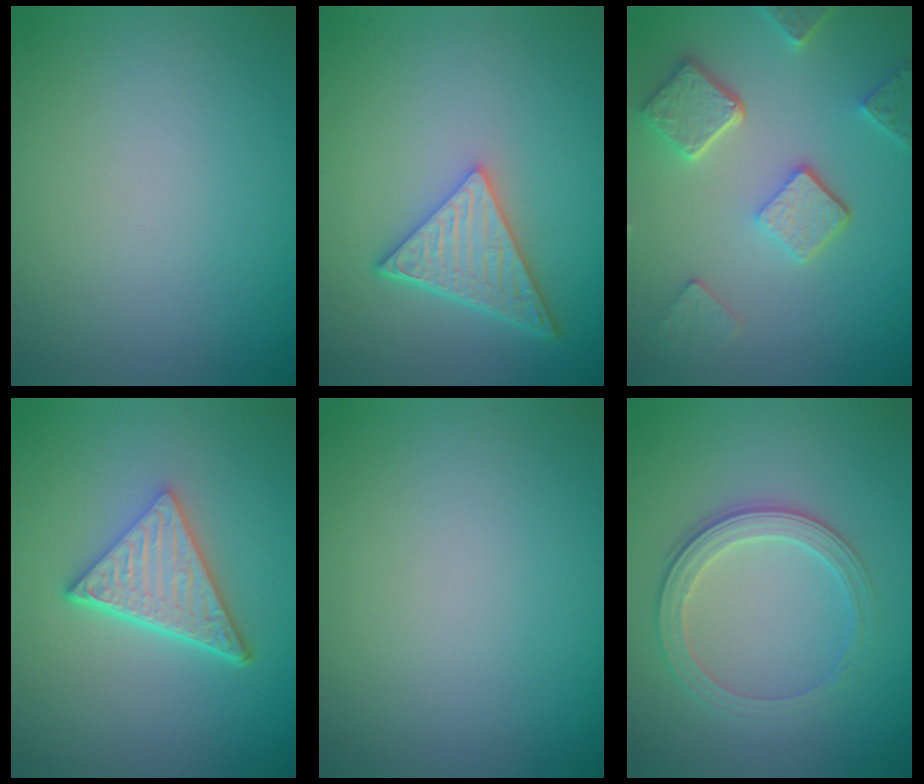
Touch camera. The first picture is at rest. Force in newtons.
{"total": 5.0, "press": 3.7, "slide": 3.3}
{"total": 4.9, "press": 3.8, "slide": 3.0}
{"total": 5.3, "press": 3.7, "slide": 3.8}
{"total": 0.0}
{"total": 2.8, "press": 2.7, "slide": 0.8}